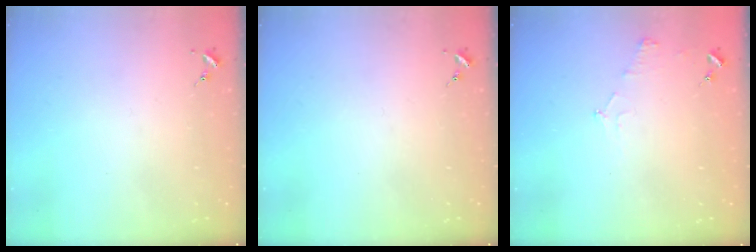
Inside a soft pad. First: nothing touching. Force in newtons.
{"total": 0.0}
{"total": 5.9, "press": 5.9, "slide": 0.7}